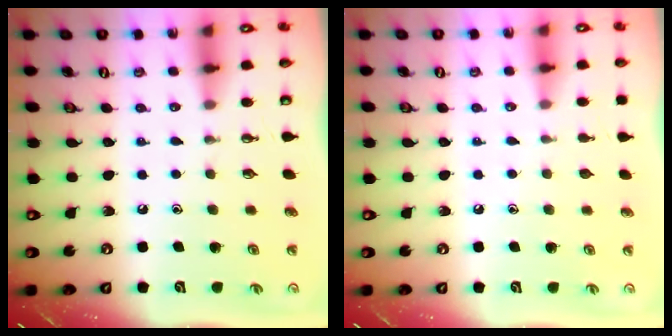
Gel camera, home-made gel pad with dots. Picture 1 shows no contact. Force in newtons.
{"total": 0.0}